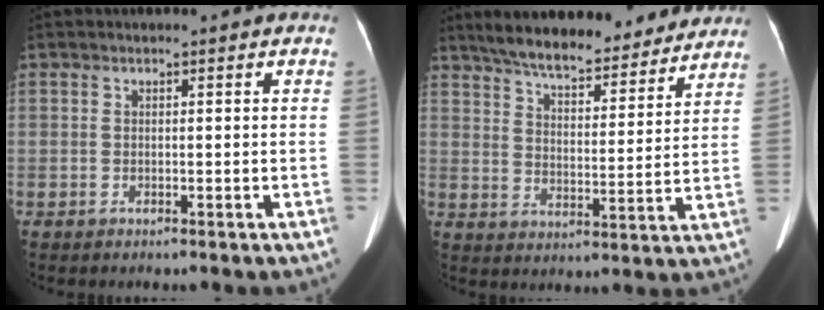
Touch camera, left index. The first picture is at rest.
{"total": 19.1, "force": [16.8, 4.3, 8.1], "torque": [-0.121, 0.009, 0.233]}